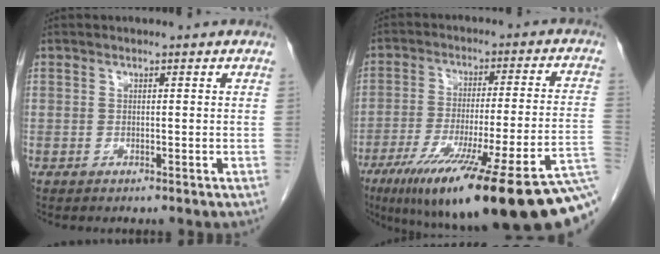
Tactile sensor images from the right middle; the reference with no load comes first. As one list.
[{"total": 27.7, "force": [-17.0, 2.2, 21.8], "torque": [-0.251, -0.023, -0.256]}]